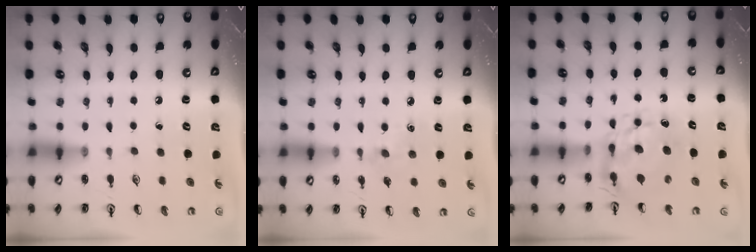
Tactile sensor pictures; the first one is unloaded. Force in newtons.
{"total": 4.5, "press": 4.4, "slide": 0.6}
{"total": 7.9, "press": 7.9, "slide": 0.8}